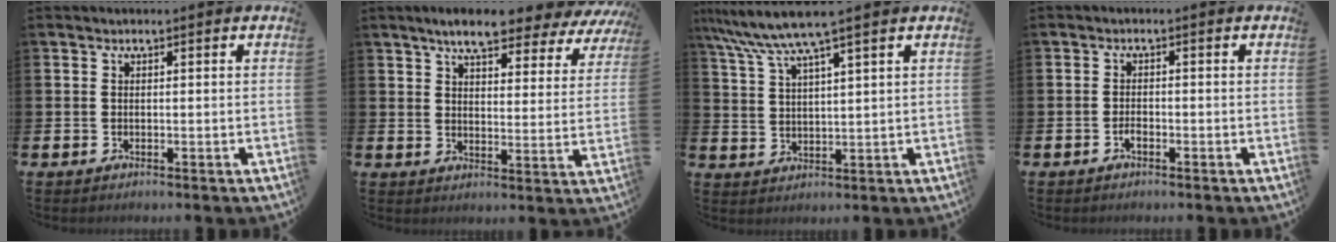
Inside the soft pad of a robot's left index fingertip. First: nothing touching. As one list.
[{"total": 7.5, "force": [6.7, 1.4, 3.0], "torque": [-0.068, -0.036, 0.113]}, {"total": 6.2, "force": [4.8, 0.1, 3.9], "torque": [-0.087, -0.012, 0.084]}, {"total": 1.2, "force": [-0.7, 0.5, 0.8], "torque": [-0.021, 0.002, -0.013]}]